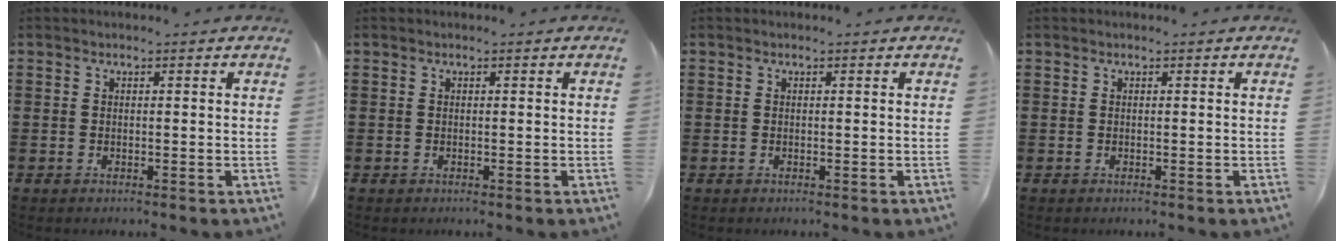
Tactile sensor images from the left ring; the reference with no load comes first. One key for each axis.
{"total": 0.0}
{"total": 0.0}
{"total": 0.0}